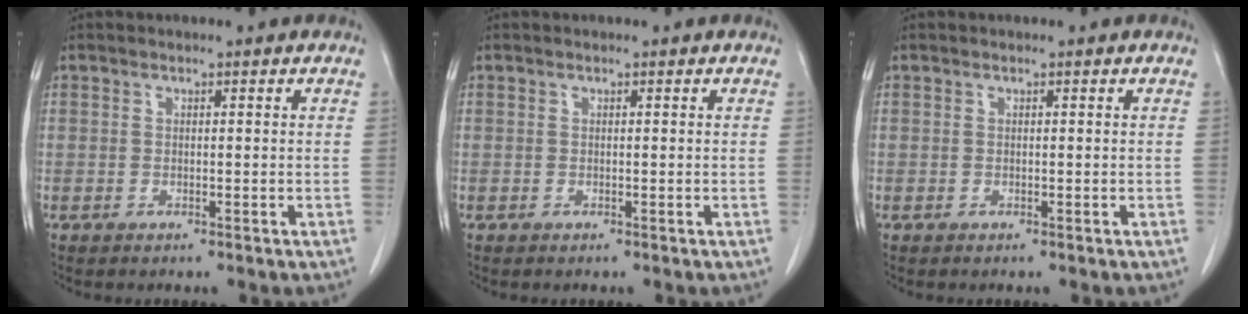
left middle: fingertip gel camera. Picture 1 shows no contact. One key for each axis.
{"total": 0.0}
{"total": 0.0}